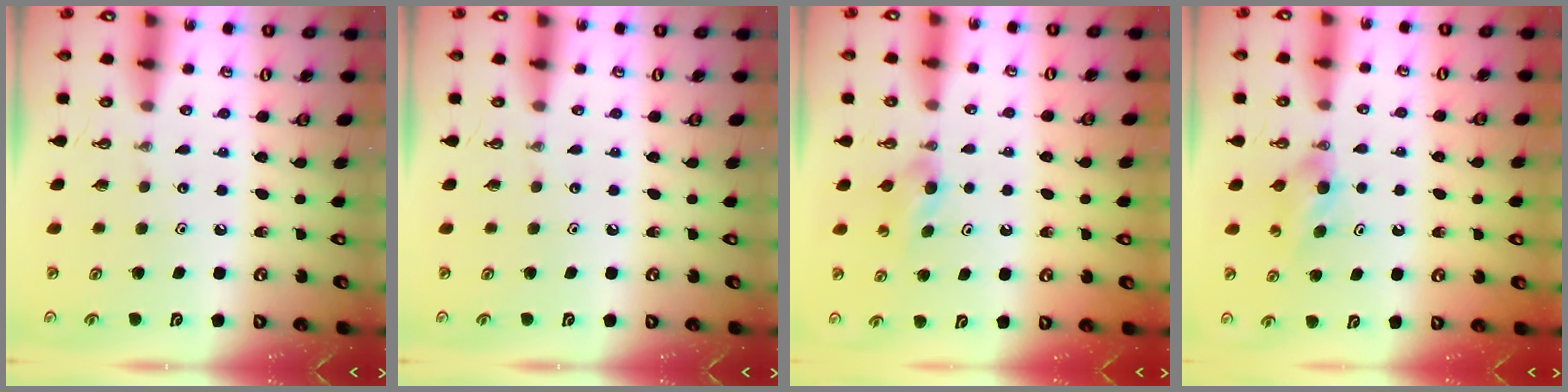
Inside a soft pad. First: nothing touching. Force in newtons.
{"total": 0.0}
{"total": 3.5, "press": 3.5, "slide": 0.5}
{"total": 4.2, "press": 4.2, "slide": 0.7}